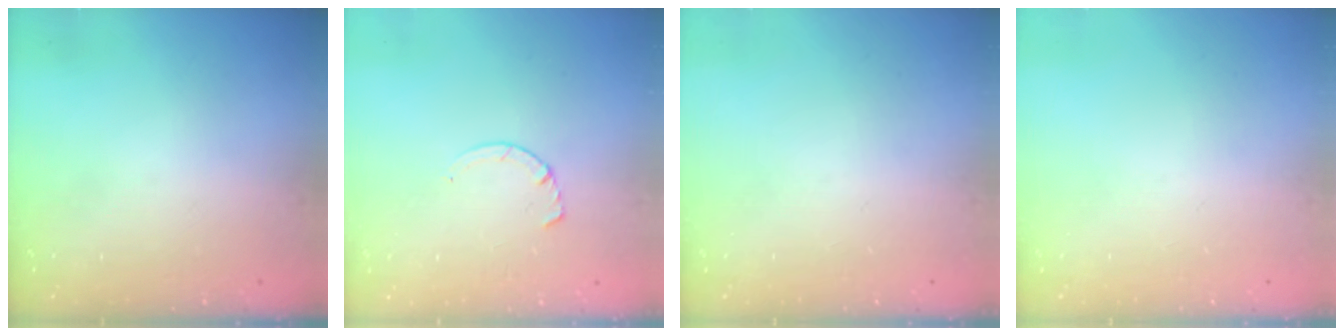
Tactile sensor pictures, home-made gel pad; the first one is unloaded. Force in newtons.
{"total": 2.9, "press": 2.9, "slide": 0.4}
{"total": 0.0}
{"total": 0.0}